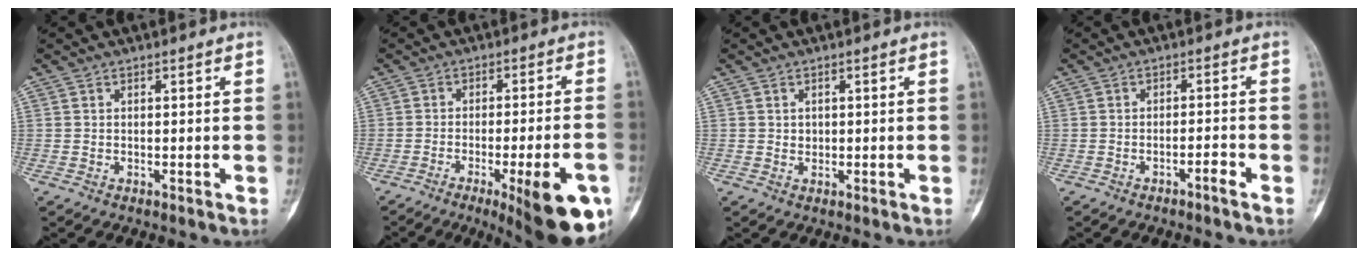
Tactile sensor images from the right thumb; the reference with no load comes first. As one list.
[{"total": 17.3, "force": [-8.0, 3.9, 14.9], "torque": [-0.146, 0.022, -0.102]}, {"total": 1.1, "force": [0.2, 1.0, 0.5], "torque": [-0.003, 0.001, 0.005]}, {"total": 2.2, "force": [-1.5, 0.3, 1.7], "torque": [-0.030, 0.019, -0.026]}]